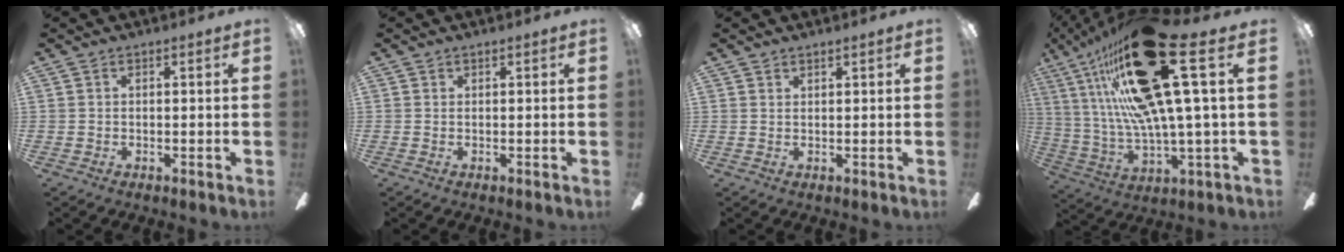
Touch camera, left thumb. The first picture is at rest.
{"total": 0.0}
{"total": 0.9, "force": [0.9, 0.0, 0.1], "torque": [-0.003, -0.001, 0.017]}
{"total": 31.1, "force": [12.5, 8.2, 27.2], "torque": [-0.506, -0.060, 0.198]}